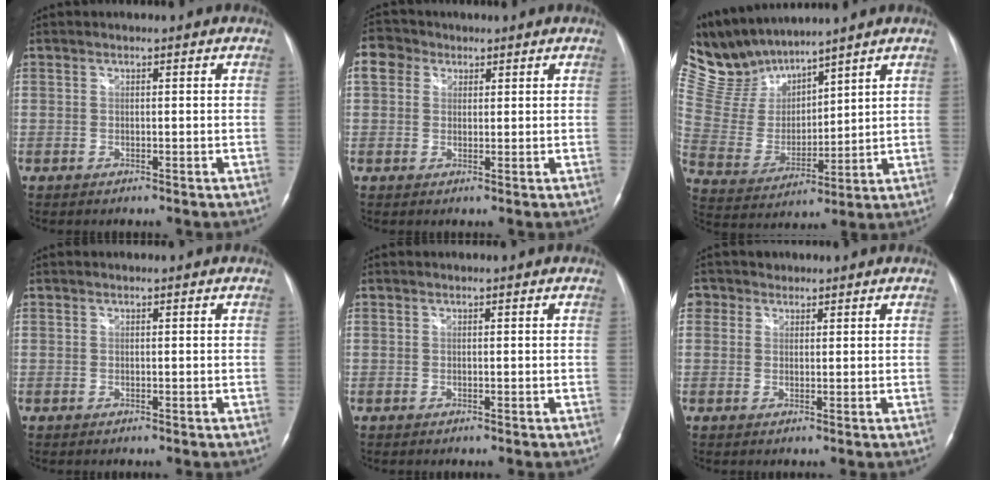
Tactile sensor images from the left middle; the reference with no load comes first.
{"total": 5.0, "force": [2.2, 4.1, 1.8], "torque": [-0.048, 0.024, 0.041]}
{"total": 11.6, "force": [11.2, 1.5, 2.6], "torque": [-0.082, 0.010, 0.245]}
{"total": 0.0}
{"total": 0.0}
{"total": 2.8, "force": [1.5, 2.4, 0.2], "torque": [-0.001, 0.013, 0.023]}